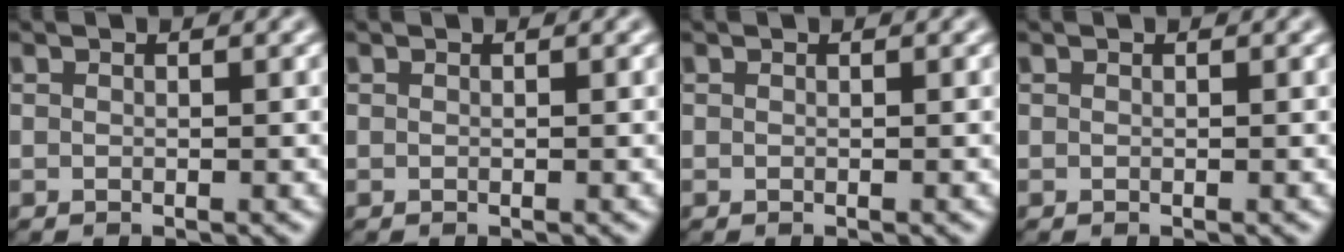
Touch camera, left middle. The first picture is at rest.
{"total": 0.0}
{"total": 0.0}
{"total": 0.0}